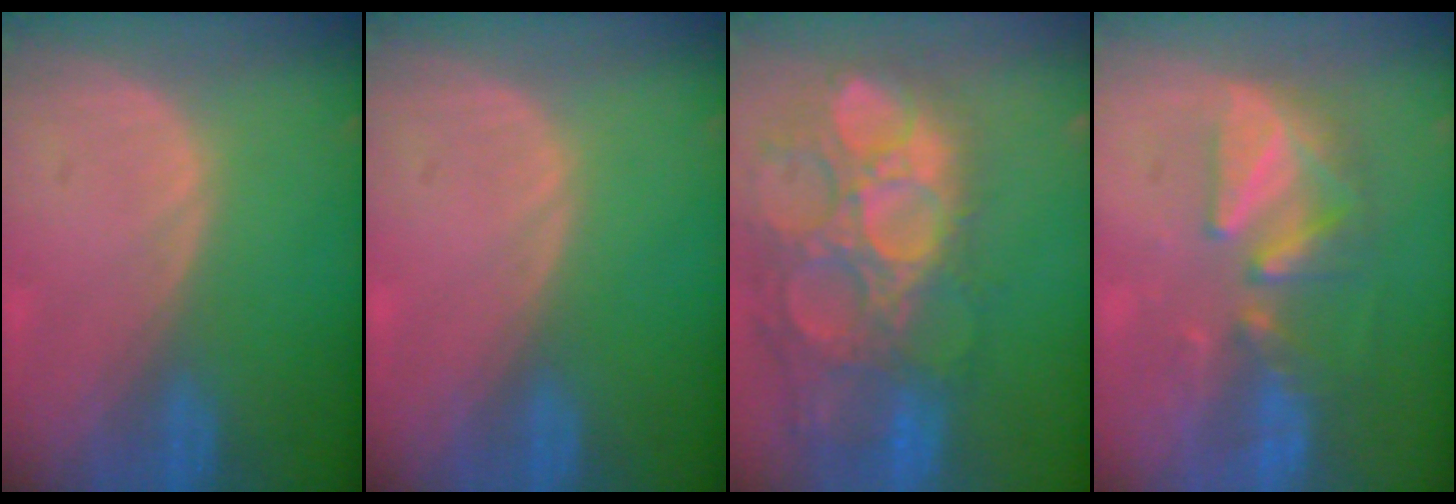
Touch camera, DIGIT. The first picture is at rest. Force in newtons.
{"total": 0.0}
{"total": 15.6, "press": 12.8, "slide": 8.9}
{"total": 7.8, "press": 7.6, "slide": 1.4}